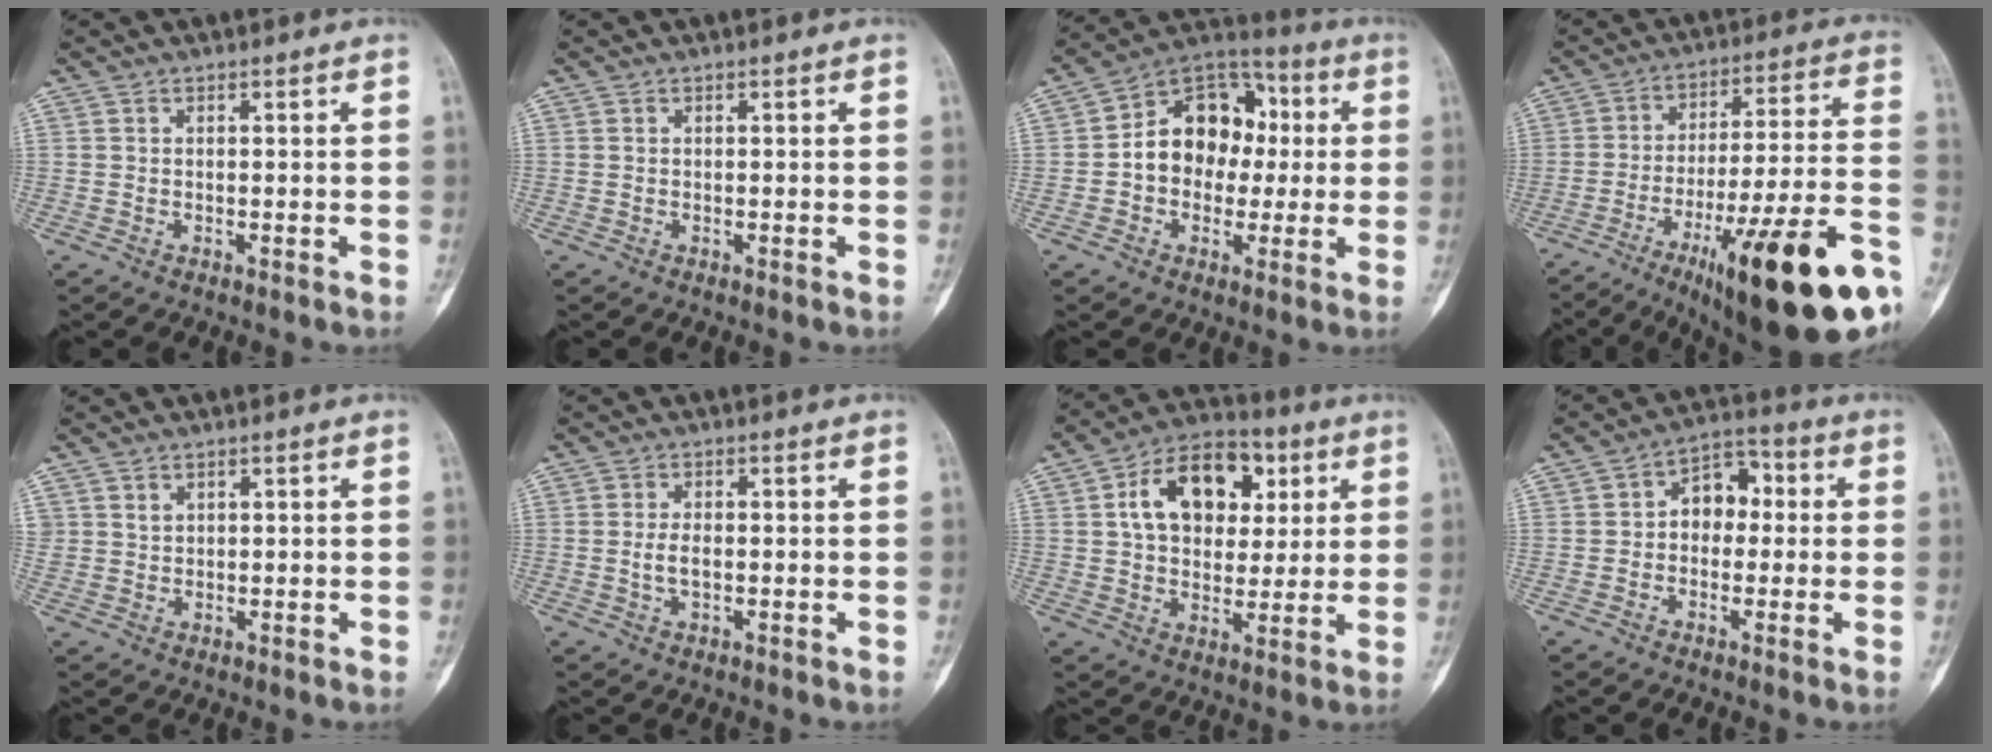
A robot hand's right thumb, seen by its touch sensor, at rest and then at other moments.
{"total": 0.0}
{"total": 14.6, "force": [0.3, 11.5, 8.9], "torque": [-0.092, 0.038, -0.007]}
{"total": 28.2, "force": [-14.0, 5.7, 23.8], "torque": [-0.294, 0.053, -0.207]}
{"total": 1.4, "force": [0.8, 1.1, 0.2], "torque": [0.007, -0.005, 0.014]}
{"total": 2.9, "force": [-0.3, 1.4, 2.5], "torque": [-0.044, 0.003, -0.008]}
{"total": 16.1, "force": [4.7, 11.0, 10.8], "torque": [-0.138, 0.006, 0.072]}
{"total": 7.8, "force": [0.4, 5.6, 5.4], "torque": [-0.048, 0.031, -0.007]}